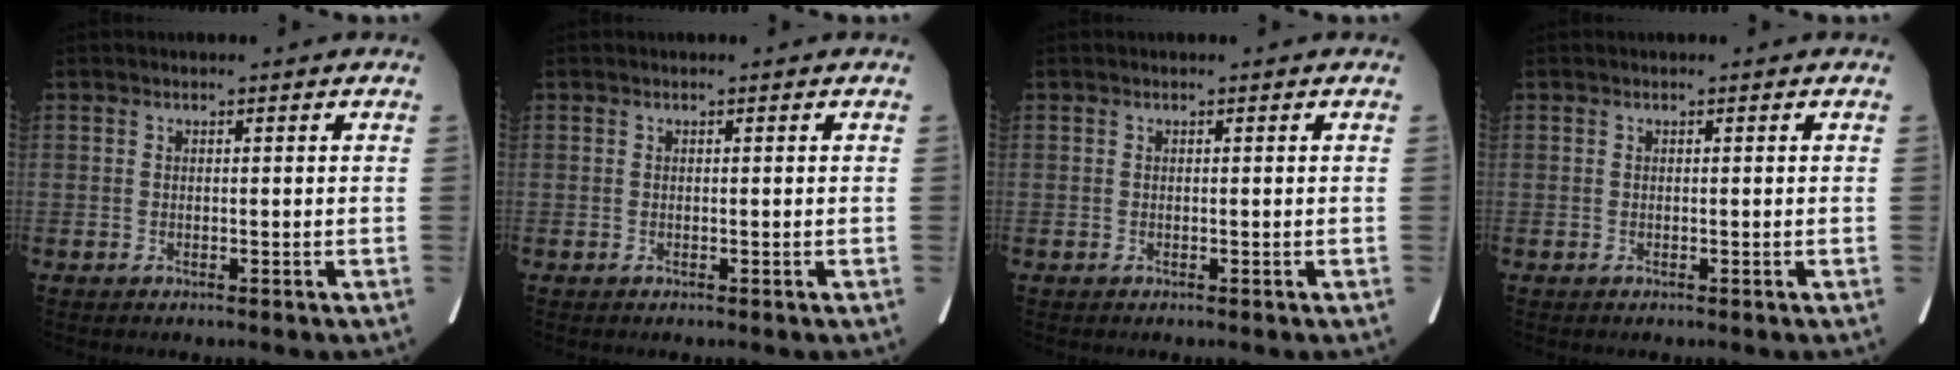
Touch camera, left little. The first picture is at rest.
{"total": 0.0}
{"total": 0.0}
{"total": 0.0}